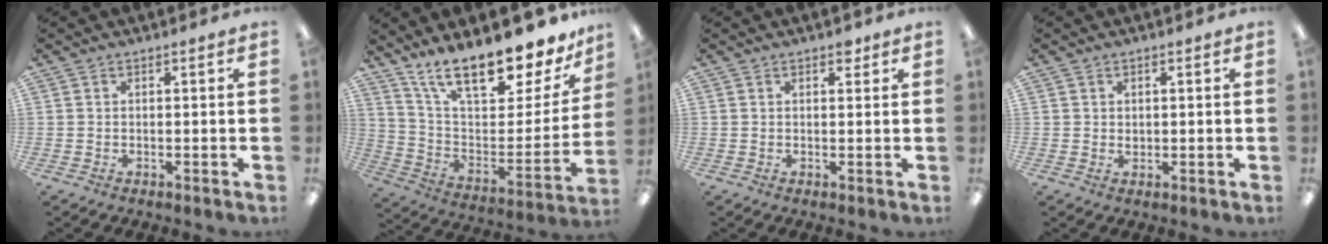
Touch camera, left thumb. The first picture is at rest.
{"total": 20.0, "force": [15.7, 6.2, 10.9], "torque": [-0.177, -0.113, 0.271]}
{"total": 2.0, "force": [1.4, 1.1, 1.0], "torque": [-0.005, -0.003, 0.020]}
{"total": 1.0, "force": [0.5, 0.9, 0.2], "torque": [-0.006, 0.002, 0.009]}